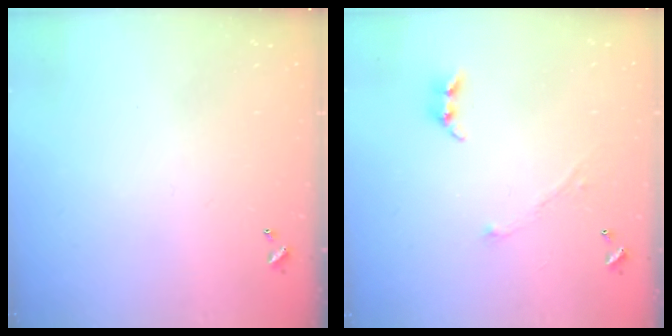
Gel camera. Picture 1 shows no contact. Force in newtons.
{"total": 2.9, "press": 2.9, "slide": 0.4}